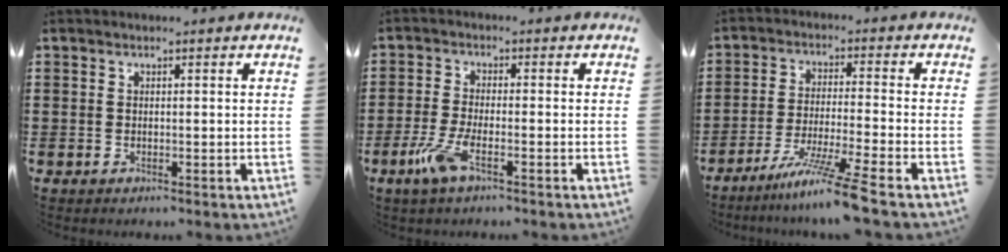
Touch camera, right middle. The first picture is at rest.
{"total": 5.4, "force": [-2.7, 1.3, 4.5], "torque": [-0.107, -0.014, -0.053]}
{"total": 8.1, "force": [-6.3, -1.3, 4.9], "torque": [-0.097, -0.022, -0.123]}